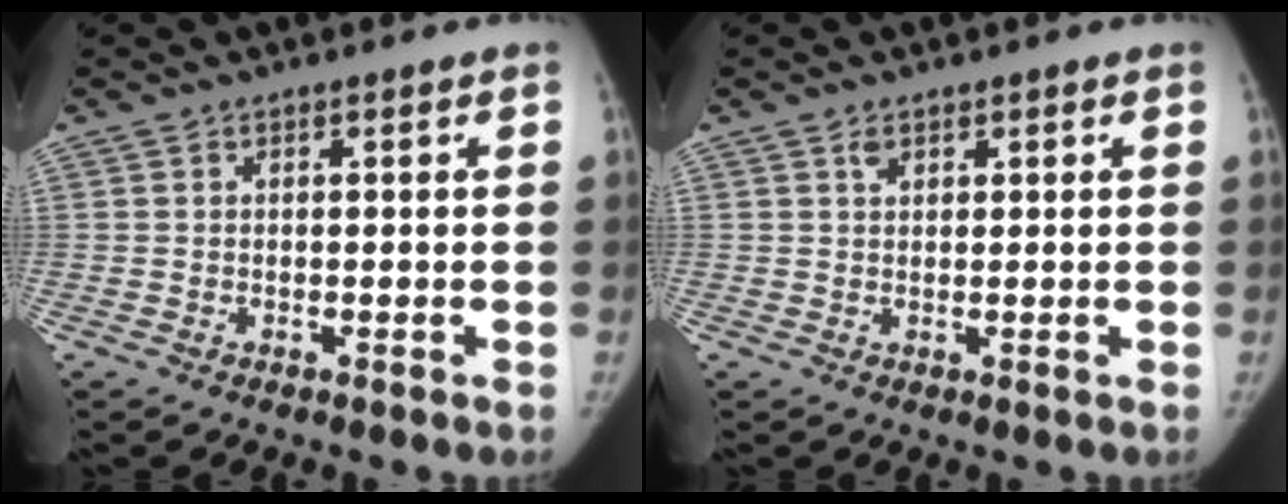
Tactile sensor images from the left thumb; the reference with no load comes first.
{"total": 1.6, "force": [1.0, 1.1, 0.6], "torque": [0.000, -0.006, 0.016]}